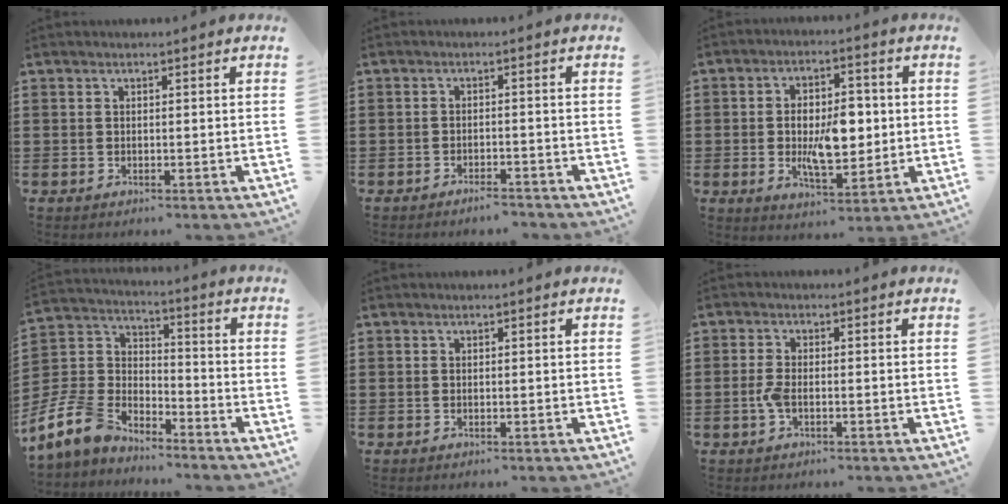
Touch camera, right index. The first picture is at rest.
{"total": 2.1, "force": [-2.0, 0.2, 0.4], "torque": [-0.011, 0.002, -0.041]}
{"total": 8.5, "force": [-0.3, 4.3, 7.3], "torque": [-0.121, -0.003, -0.012]}
{"total": 7.6, "force": [-5.9, 4.0, 2.5], "torque": [-0.096, 0.002, -0.128]}
{"total": 0.0}
{"total": 2.6, "force": [-0.9, 1.0, 2.2], "torque": [-0.062, -0.007, -0.022]}